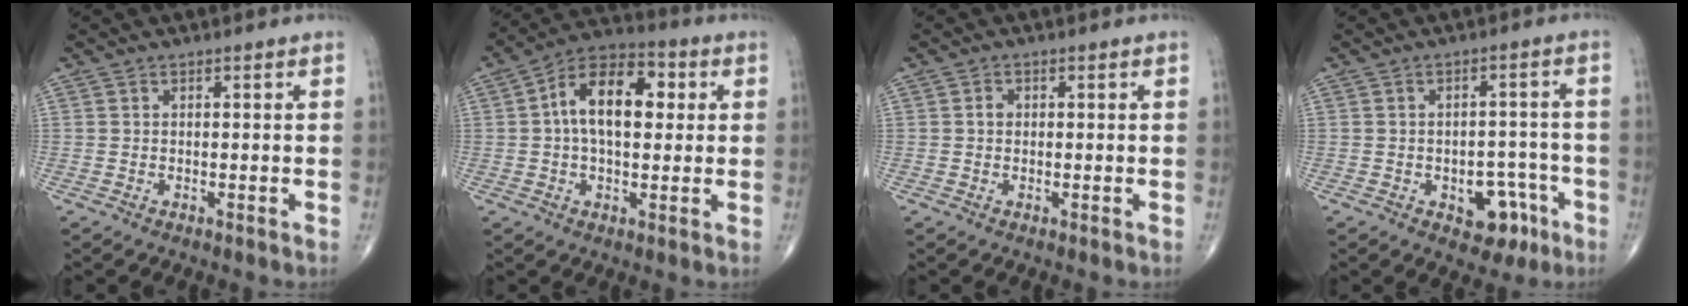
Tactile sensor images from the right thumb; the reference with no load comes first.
{"total": 13.2, "force": [1.9, 7.6, 10.7], "torque": [-0.162, 0.026, 0.020]}
{"total": 1.2, "force": [0.0, 1.0, 0.6], "torque": [-0.005, 0.003, -0.002]}
{"total": 7.4, "force": [-3.3, 4.8, 4.6], "torque": [-0.022, 0.029, -0.037]}